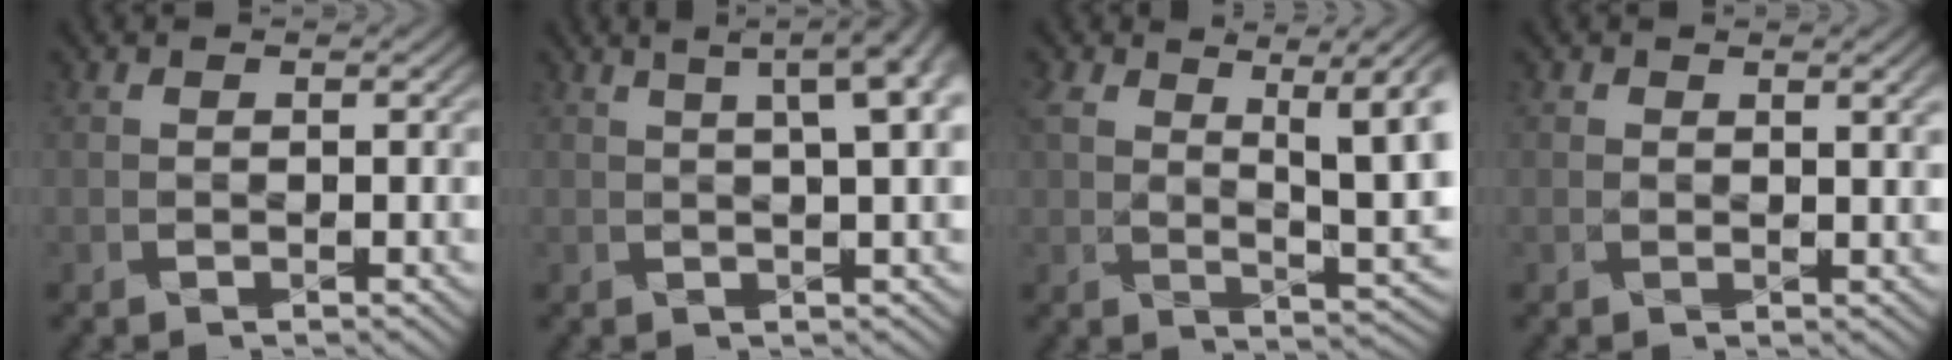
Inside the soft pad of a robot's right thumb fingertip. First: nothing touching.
{"total": 8.8, "force": [3.5, 2.7, 7.6], "torque": [-0.065, 0.044, 0.026]}
{"total": 12.0, "force": [3.9, 4.9, 10.2], "torque": [-0.186, 0.002, 0.061]}
{"total": 2.1, "force": [1.1, 0.6, 1.6], "torque": [-0.022, 0.000, 0.018]}